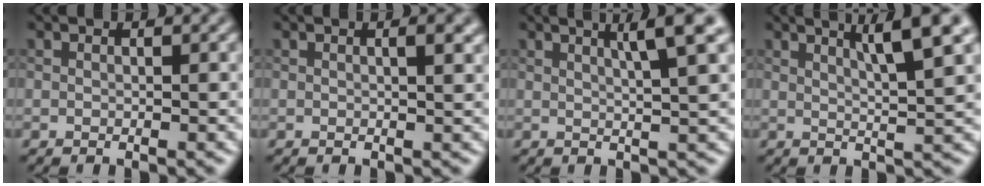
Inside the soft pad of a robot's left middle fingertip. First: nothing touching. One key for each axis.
{"total": 2.0, "fx": 0.6, "fy": 0.6, "fz": 1.8, "tx": -0.017, "ty": 0.004, "tz": 0.007}
{"total": 4.6, "fx": 2.2, "fy": 0.6, "fz": 4.0, "tx": -0.050, "ty": 0.010, "tz": 0.032}
{"total": 6.0, "fx": 3.1, "fy": 0.9, "fz": 5.0, "tx": -0.062, "ty": 0.011, "tz": 0.050}